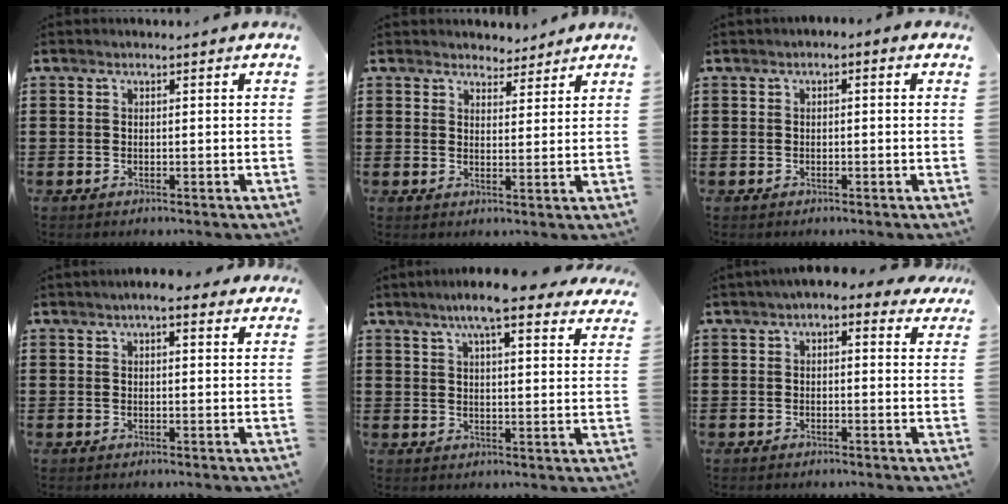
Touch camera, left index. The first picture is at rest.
{"total": 3.4, "force": [3.2, 1.3, 0.0], "torque": [-0.012, -0.002, 0.060]}
{"total": 0.8, "force": [-0.6, 0.6, 0.2], "torque": [-0.007, 0.001, -0.013]}
{"total": 3.6, "force": [2.7, 0.8, 2.2], "torque": [-0.050, 0.003, 0.047]}
{"total": 8.3, "force": [6.8, 0.9, 4.8], "torque": [-0.095, -0.018, 0.118]}
{"total": 2.7, "force": [1.6, 1.4, 1.7], "torque": [-0.040, 0.004, 0.027]}